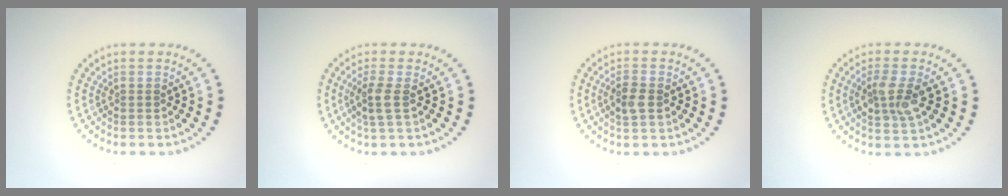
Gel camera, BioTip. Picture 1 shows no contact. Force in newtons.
{"total": 1.8, "press": 1.6, "slide": 0.9}
{"total": 2.1, "press": 2.0, "slide": 0.4}
{"total": 2.8, "press": 2.8, "slide": 0.7}